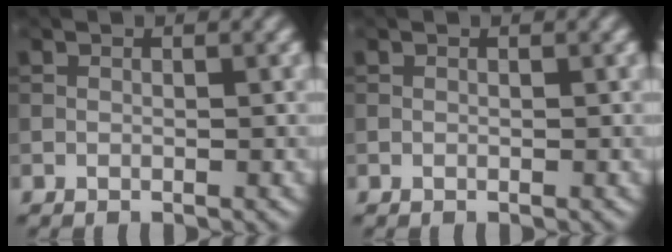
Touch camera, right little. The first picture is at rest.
{"total": 0.0}